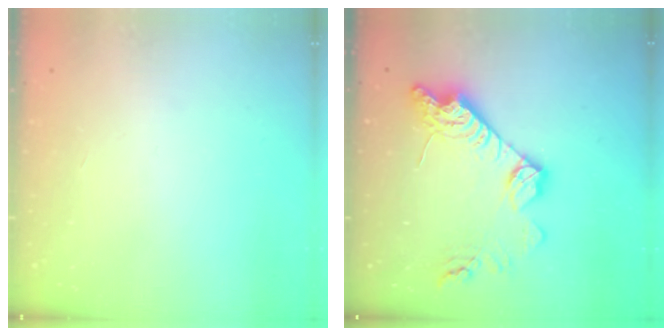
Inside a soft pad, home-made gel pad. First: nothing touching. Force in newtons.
{"total": 15.8, "press": 15.8, "slide": 1.2}